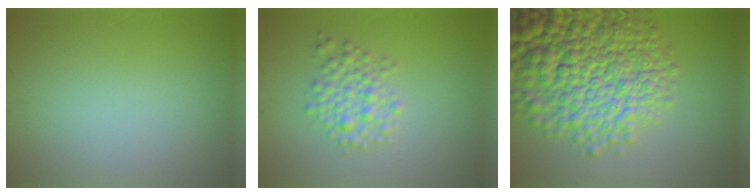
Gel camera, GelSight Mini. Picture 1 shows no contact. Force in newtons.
{"total": 2.8, "press": 2.8, "slide": 0.1}
{"total": 12.2, "press": 12.2, "slide": 0.4}